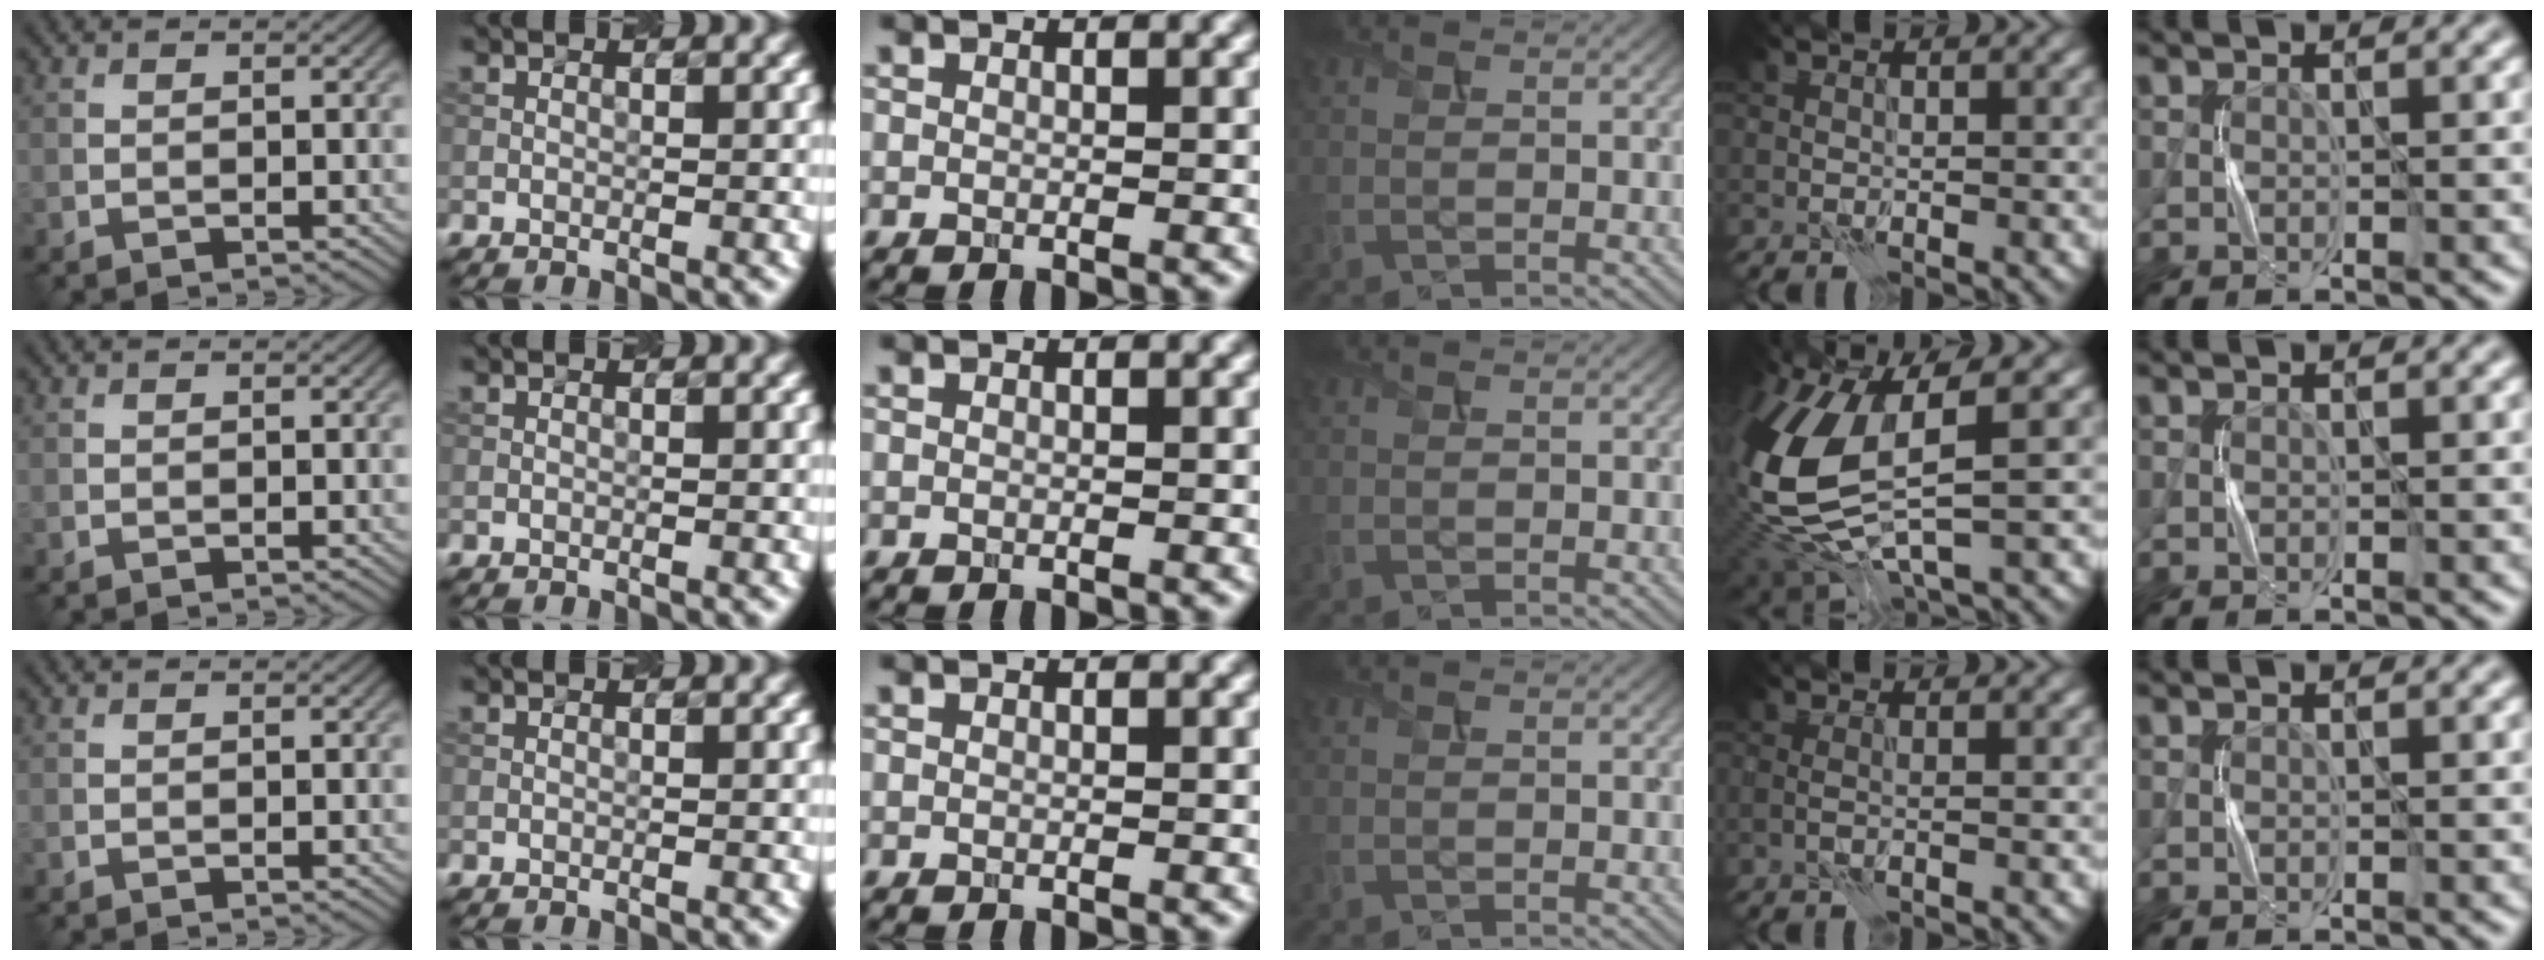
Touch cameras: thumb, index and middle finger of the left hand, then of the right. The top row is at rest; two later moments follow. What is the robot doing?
{"motion": "press", "object": "sticky note"}